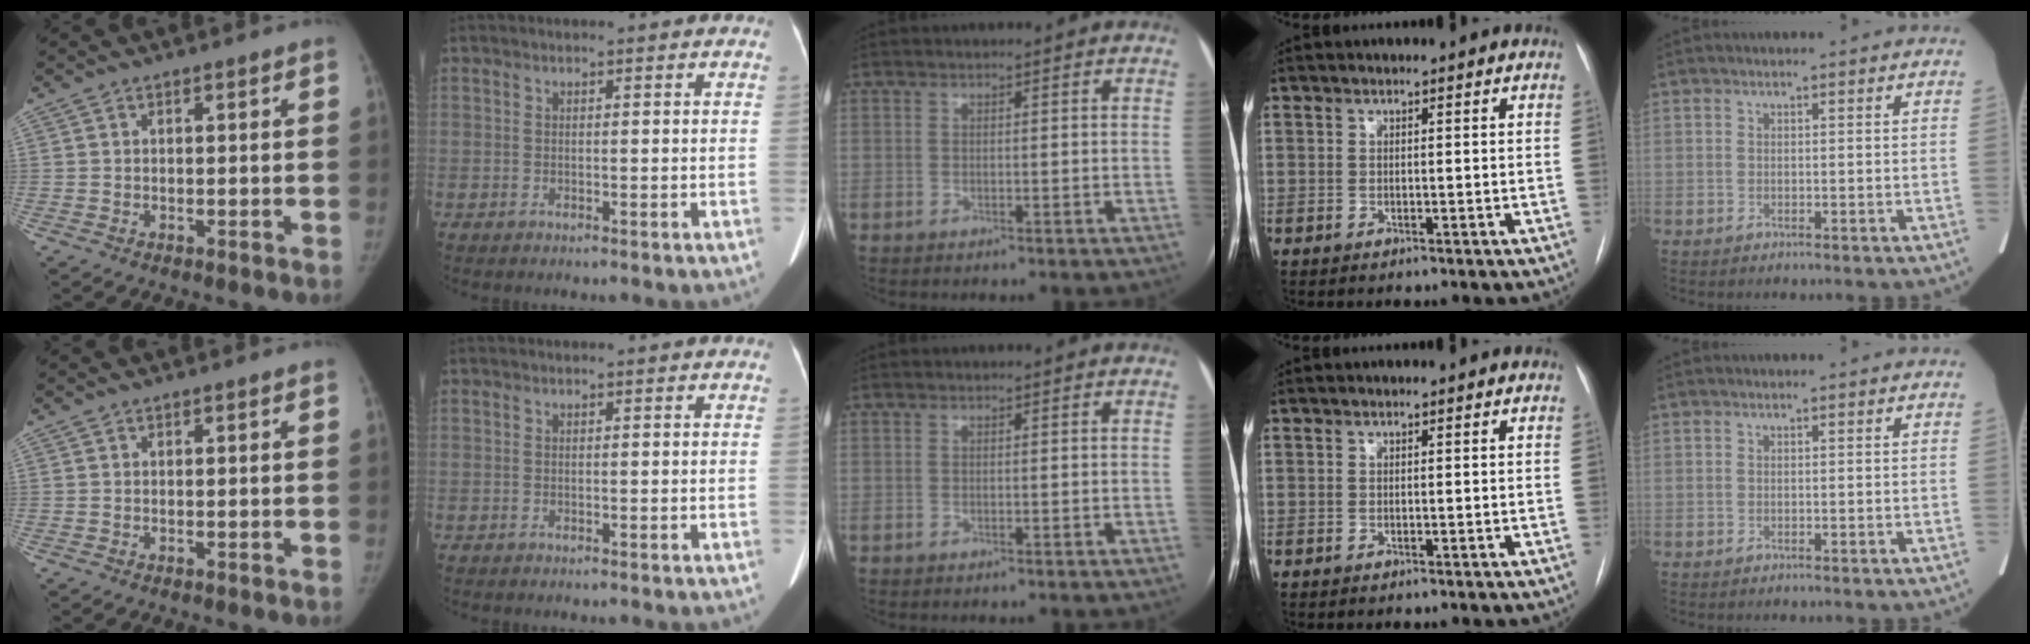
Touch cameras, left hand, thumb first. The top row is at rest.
{}